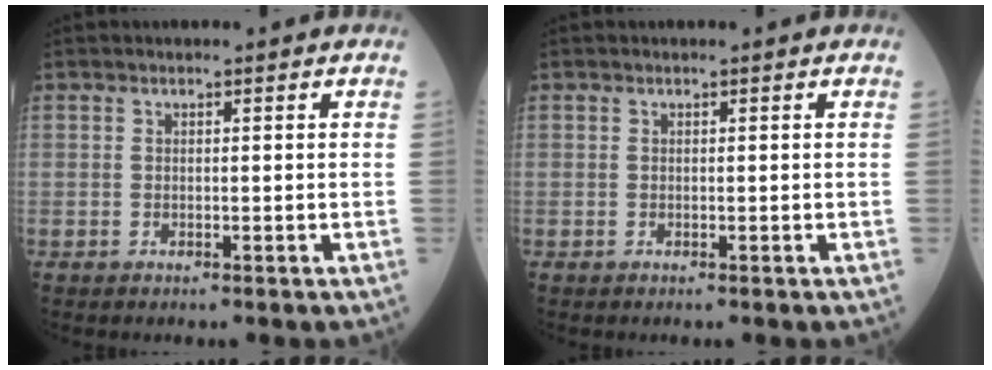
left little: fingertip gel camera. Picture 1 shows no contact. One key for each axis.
{"total": 0.0}